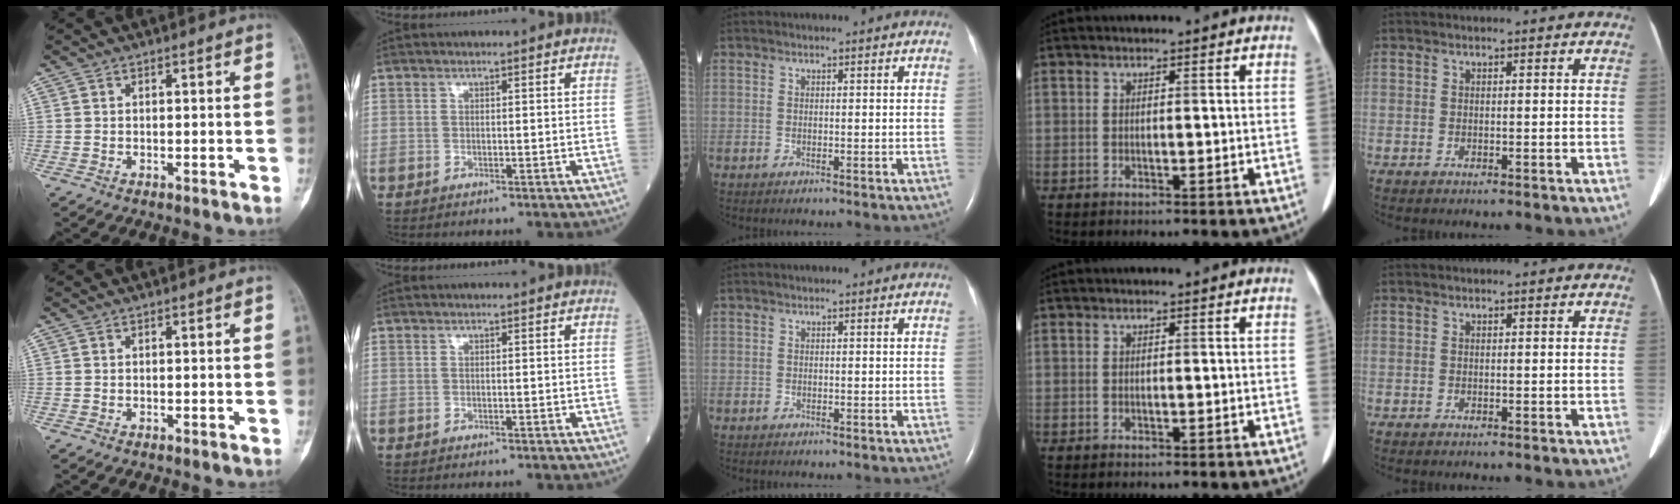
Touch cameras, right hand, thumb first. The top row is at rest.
{}